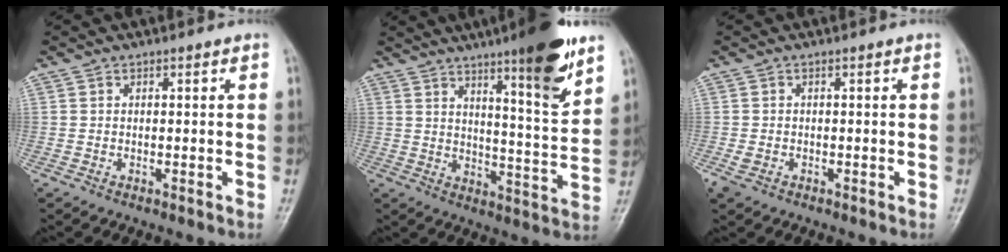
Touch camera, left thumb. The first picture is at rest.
{"total": 14.9, "force": [9.4, 1.8, 11.4], "torque": [-0.153, -0.059, 0.142]}
{"total": 1.7, "force": [-0.6, 1.1, 1.1], "torque": [-0.029, 0.001, -0.006]}